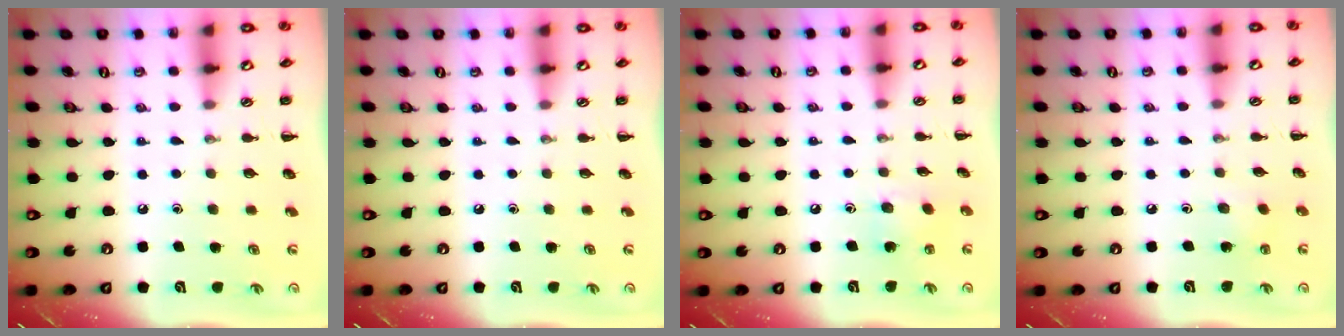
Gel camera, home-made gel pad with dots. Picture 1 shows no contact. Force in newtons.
{"total": 0.0}
{"total": 4.3, "press": 4.2, "slide": 0.9}
{"total": 1.5, "press": 1.4, "slide": 0.7}